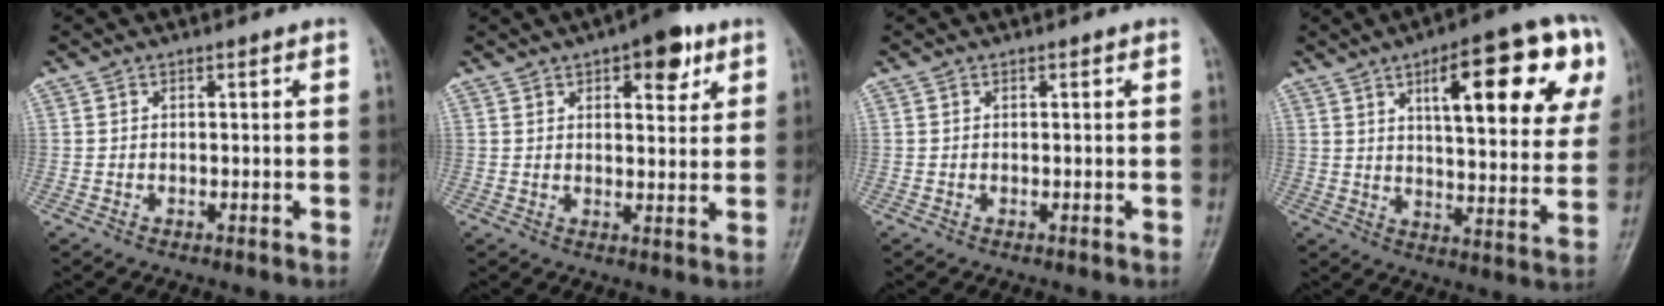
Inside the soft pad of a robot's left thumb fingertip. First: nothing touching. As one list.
[{"total": 8.4, "force": [4.4, 3.8, 6.1], "torque": [-0.053, -0.015, 0.055]}, {"total": 0.0}, {"total": 22.3, "force": [9.0, 6.9, 19.2], "torque": [-0.231, -0.010, 0.123]}]